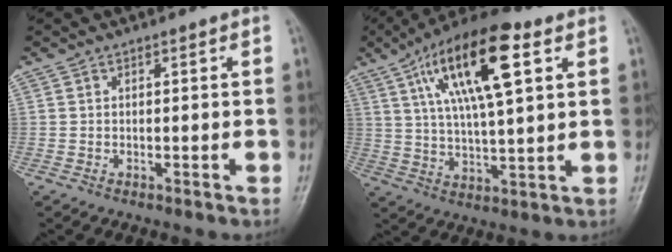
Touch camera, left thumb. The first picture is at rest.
{"total": 17.9, "force": [7.3, 5.7, 15.4], "torque": [-0.258, -0.003, 0.120]}